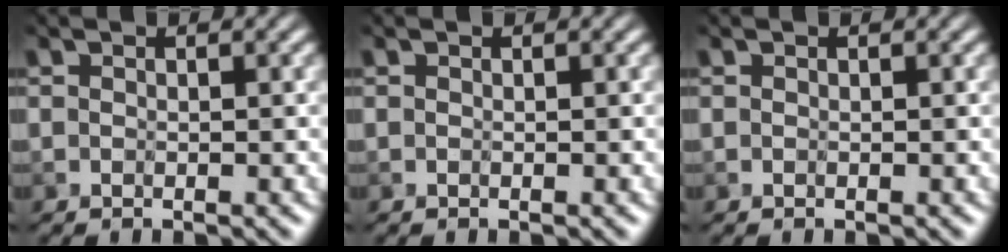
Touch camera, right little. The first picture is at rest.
{"total": 0.0}
{"total": 0.0}